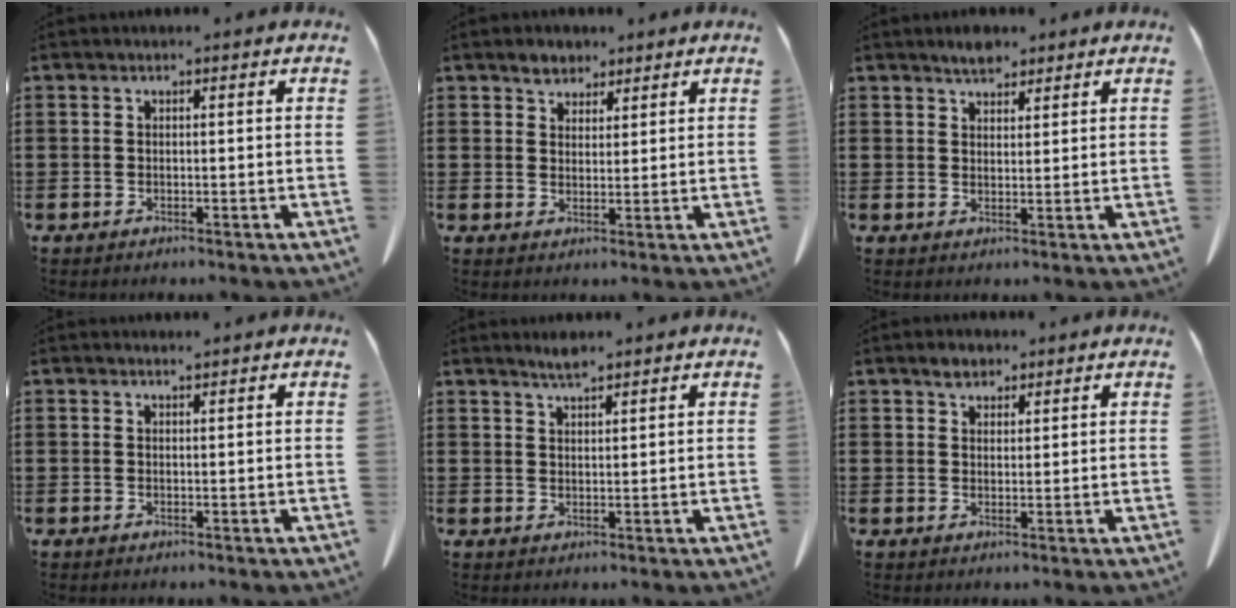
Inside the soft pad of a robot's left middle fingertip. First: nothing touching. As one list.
[{"total": 2.9, "force": [2.4, 1.6, 0.6], "torque": [-0.020, 0.009, 0.046]}, {"total": 2.8, "force": [2.6, 0.9, 0.5], "torque": [-0.015, -0.001, 0.049]}, {"total": 0.7, "force": [0.6, -0.1, 0.2], "torque": [-0.007, -0.002, 0.013]}, {"total": 2.2, "force": [2.0, 0.2, 1.0], "torque": [-0.023, 0.000, 0.037]}, {"total": 2.3, "force": [1.9, 1.1, 0.7], "torque": [-0.010, 0.001, 0.034]}]